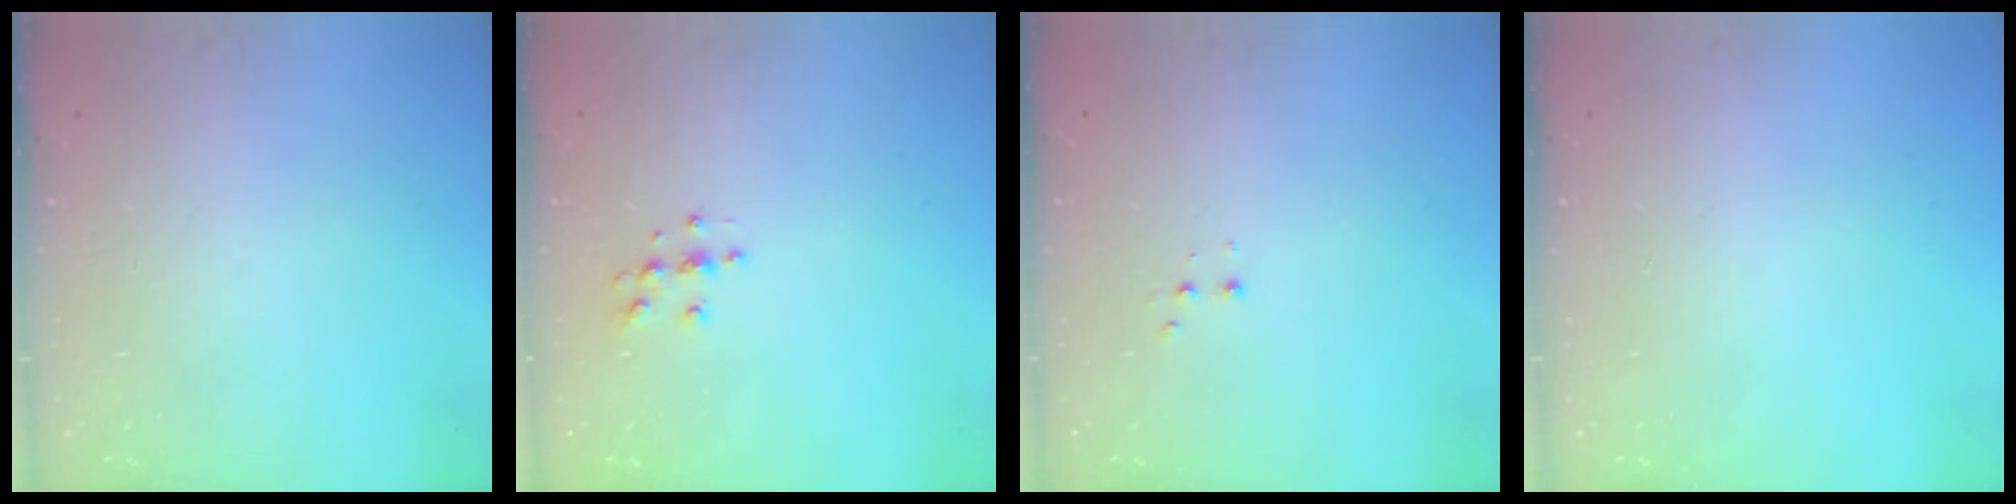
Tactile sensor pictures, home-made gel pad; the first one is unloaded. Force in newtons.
{"total": 4.9, "press": 4.8, "slide": 0.6}
{"total": 2.4, "press": 2.2, "slide": 0.9}
{"total": 0.0}